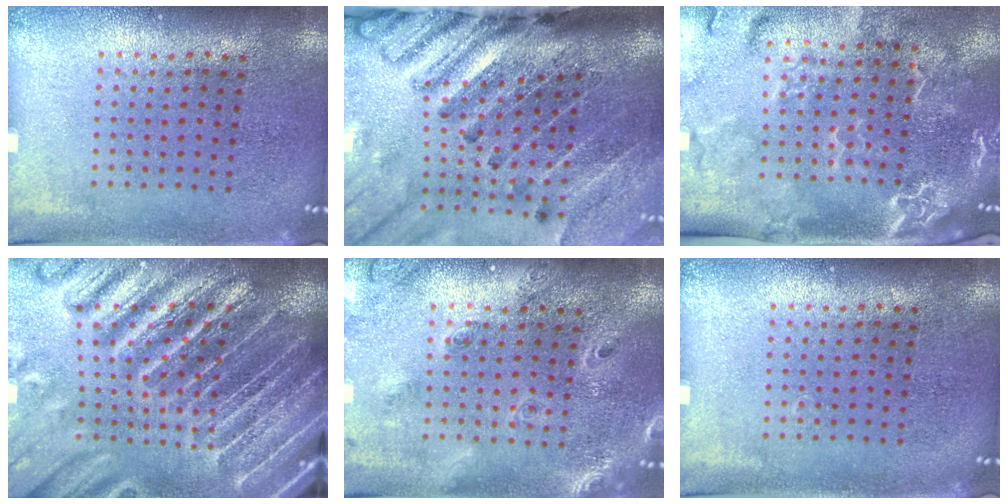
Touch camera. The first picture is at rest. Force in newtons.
{"total": 4.5, "press": 3.3, "slide": 3.0}
{"total": 2.9, "press": 2.4, "slide": 1.6}
{"total": 5.3, "press": 4.6, "slide": 2.5}
{"total": 1.8, "press": 1.7, "slide": 0.6}
{"total": 0.0}